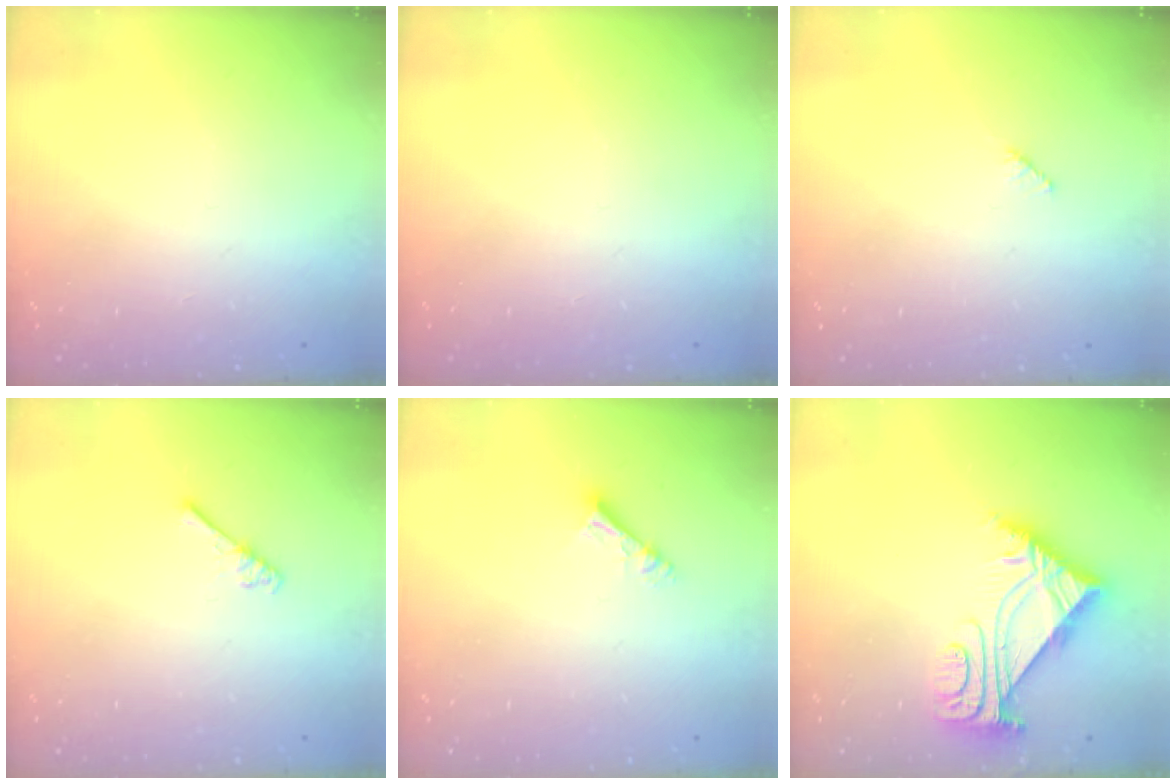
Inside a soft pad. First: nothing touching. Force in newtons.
{"total": 0.0}
{"total": 1.9, "press": 1.9, "slide": 0.3}
{"total": 2.9, "press": 2.9, "slide": 0.4}
{"total": 3.7, "press": 3.7, "slide": 0.5}
{"total": 7.3, "press": 7.2, "slide": 1.2}